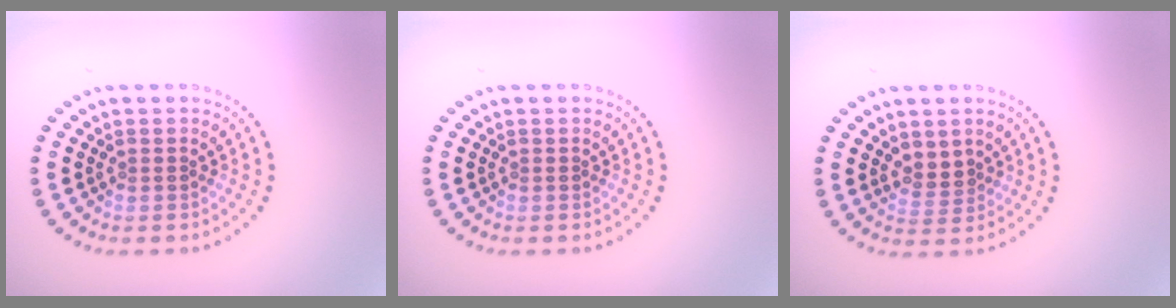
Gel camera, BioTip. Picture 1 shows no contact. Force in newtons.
{"total": 0.0}
{"total": 1.8, "press": 1.6, "slide": 0.9}